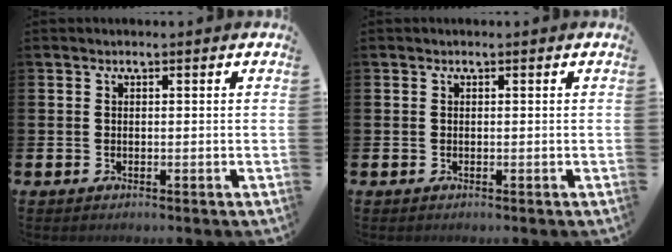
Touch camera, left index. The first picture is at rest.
{"total": 0.0}